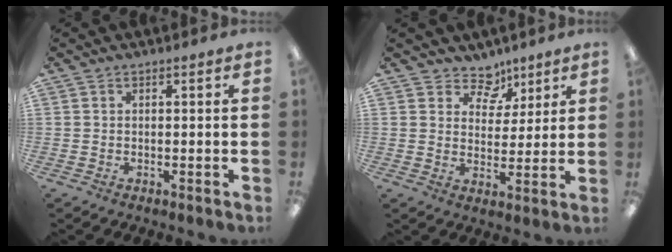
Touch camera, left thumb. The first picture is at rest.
{"total": 7.9, "force": [5.7, 5.1, 1.6], "torque": [-0.022, -0.040, 0.104]}